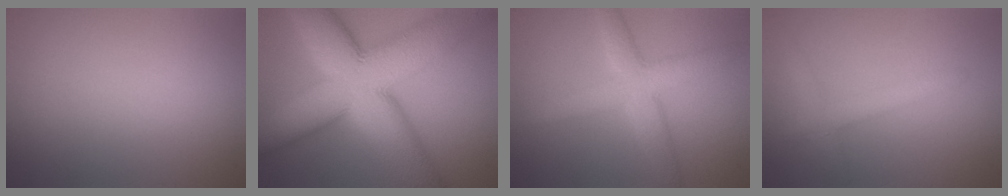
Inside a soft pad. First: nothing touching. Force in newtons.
{"total": 16.1, "press": 16.0, "slide": 0.6}
{"total": 4.4, "press": 4.4, "slide": 0.2}
{"total": 2.4, "press": 2.4, "slide": 0.1}